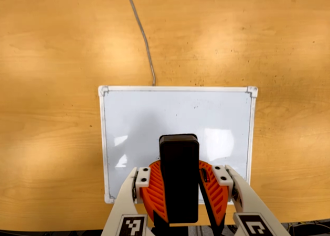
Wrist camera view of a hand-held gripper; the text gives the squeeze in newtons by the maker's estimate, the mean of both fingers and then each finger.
{"total": 11.5, "left": 11.0, "right": 12.0}